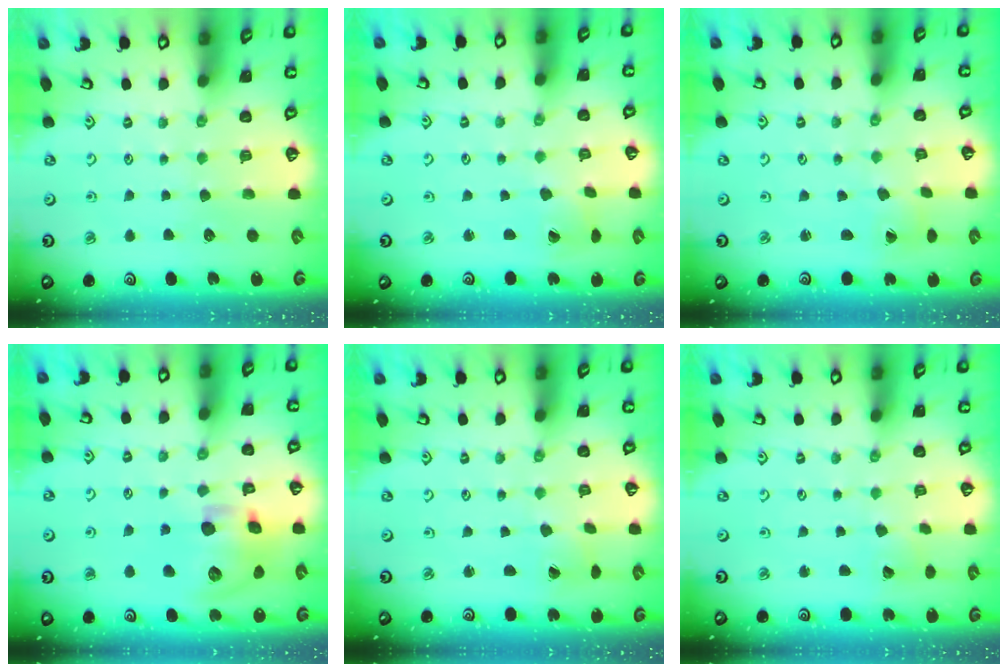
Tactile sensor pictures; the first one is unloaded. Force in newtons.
{"total": 1.6, "press": 1.5, "slide": 0.3}
{"total": 0.7, "press": 0.7, "slide": 0.1}
{"total": 16.2, "press": 16.1, "slide": 2.3}
{"total": 1.6, "press": 1.6, "slide": 0.1}
{"total": 2.9, "press": 2.9, "slide": 0.2}